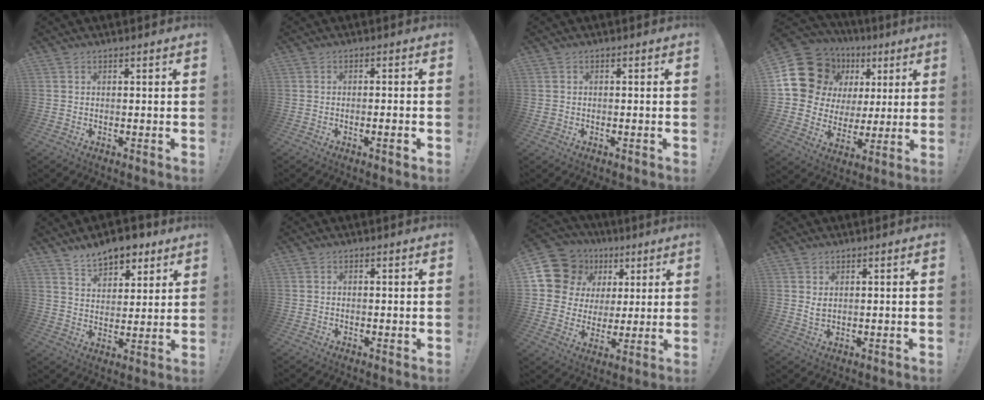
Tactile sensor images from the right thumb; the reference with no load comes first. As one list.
[{"total": 3.0, "force": [-1.2, 0.2, 2.8], "torque": [-0.044, -0.001, -0.018]}, {"total": 1.1, "force": [-0.7, 0.7, 0.4], "torque": [-0.010, 0.003, -0.012]}, {"total": 18.9, "force": [8.1, 15.1, 8.1], "torque": [-0.119, -0.038, 0.181]}, {"total": 10.0, "force": [7.7, 5.0, 3.9], "torque": [-0.059, -0.048, 0.146]}, {"total": 0.7, "force": [0.0, 0.5, 0.4], "torque": [-0.012, 0.005, 0.000]}, {"total": 15.2, "force": [6.8, 12.5, 5.2], "torque": [-0.081, -0.027, 0.148]}, {"total": 2.6, "force": [1.6, 1.3, 1.6], "torque": [-0.018, -0.005, 0.025]}]